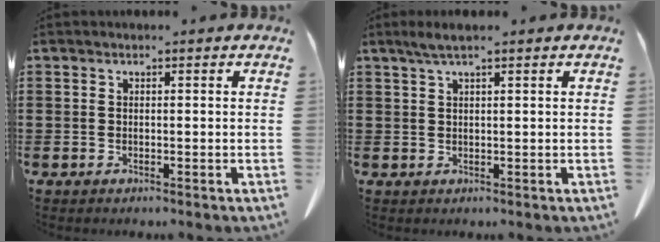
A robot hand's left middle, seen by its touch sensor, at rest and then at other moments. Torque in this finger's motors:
{"motor_torque": [0.19, -0.12, 0.05, 0.03]}